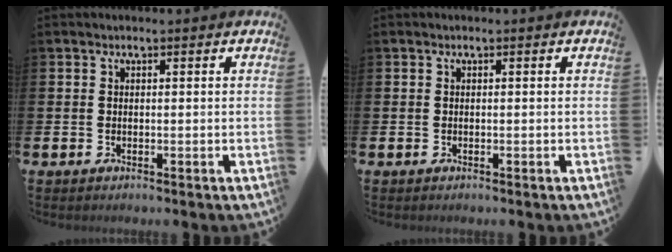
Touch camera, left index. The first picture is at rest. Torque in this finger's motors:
{"motor_torque": [0.00, 0.00, 0.00, 0.00]}